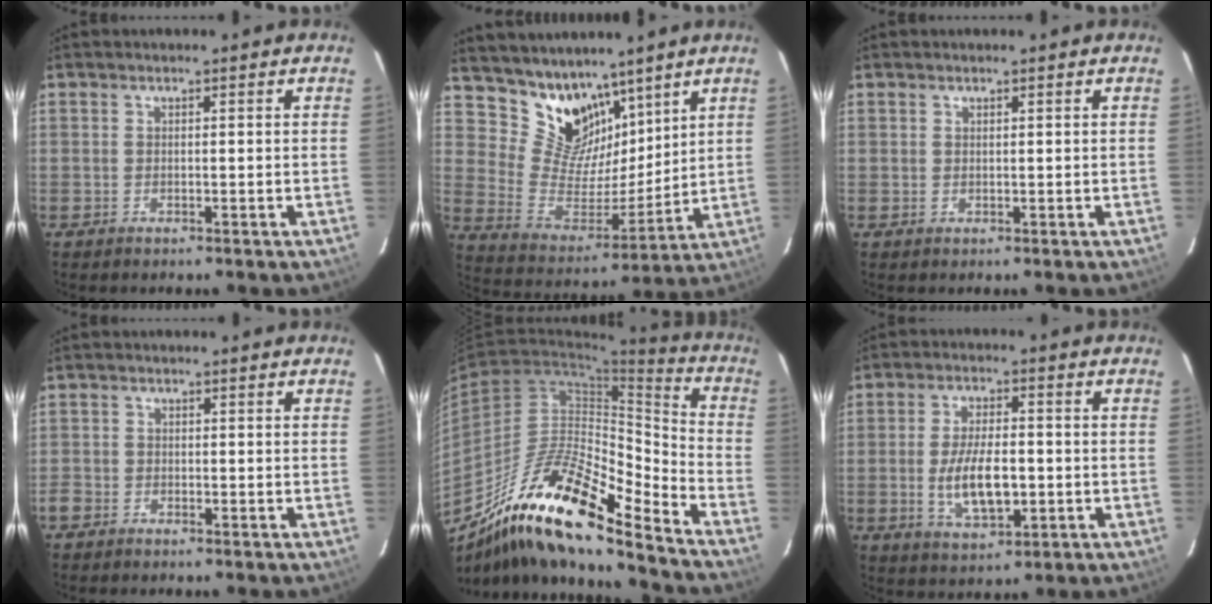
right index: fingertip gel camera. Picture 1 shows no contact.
{"total": 13.8, "force": [10.3, 8.1, 4.2], "torque": [-0.087, 0.000, 0.204]}
{"total": 0.8, "force": [0.4, 0.7, 0.0], "torque": [0.002, 0.004, 0.006]}
{"total": 2.3, "force": [-1.7, 1.5, 0.4], "torque": [-0.014, 0.000, -0.034]}
{"total": 21.1, "force": [-15.1, 4.3, 14.1], "torque": [-0.246, -0.011, -0.280]}
{"total": 9.8, "force": [-1.8, 4.3, 8.7], "torque": [-0.168, -0.008, -0.025]}